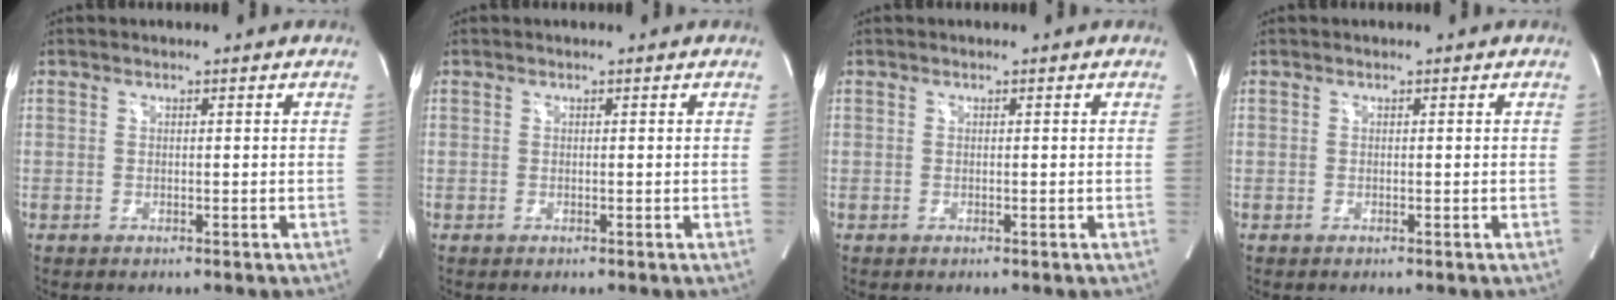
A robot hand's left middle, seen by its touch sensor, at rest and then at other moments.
{"total": 0.0}
{"total": 0.0}
{"total": 0.0}